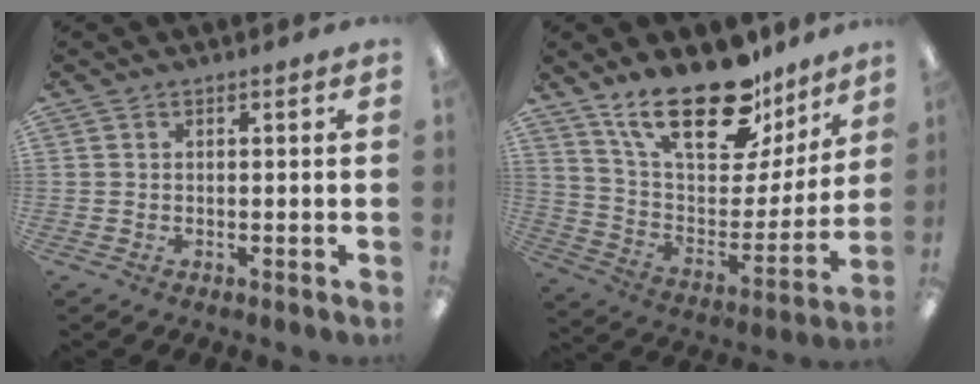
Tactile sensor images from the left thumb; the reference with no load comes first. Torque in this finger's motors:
{"motor_torque": [2.61, 1.60, 1.34, -1.43, 0.39]}